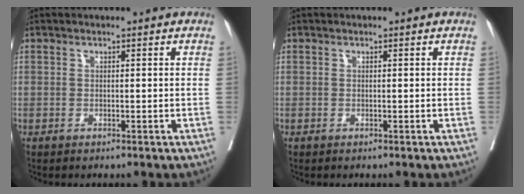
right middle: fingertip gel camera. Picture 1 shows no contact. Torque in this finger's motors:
{"motor_torque": [-0.19, 0.19, -0.03, 0.00]}